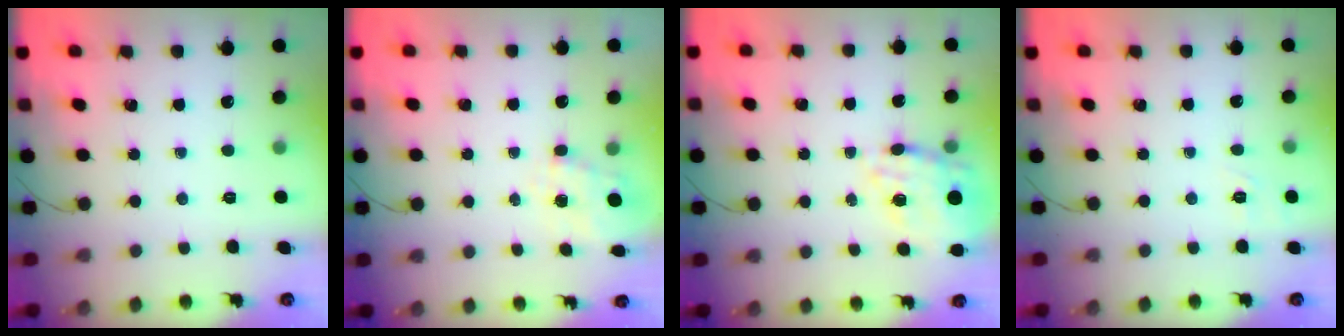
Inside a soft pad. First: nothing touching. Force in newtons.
{"total": 4.9, "press": 4.8, "slide": 0.9}
{"total": 14.4, "press": 14.1, "slide": 2.7}
{"total": 1.7, "press": 0.3, "slide": 1.6}